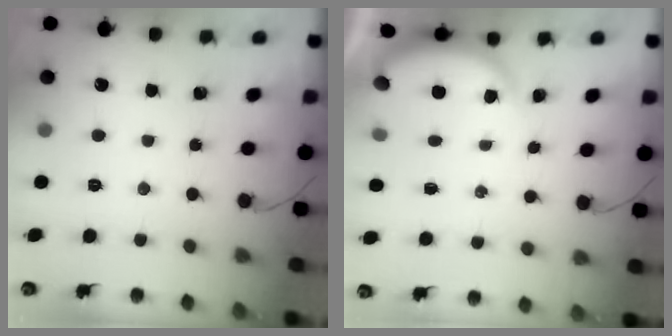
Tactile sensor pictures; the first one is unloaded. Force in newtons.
{"total": 1.8, "press": 1.8, "slide": 0.5}